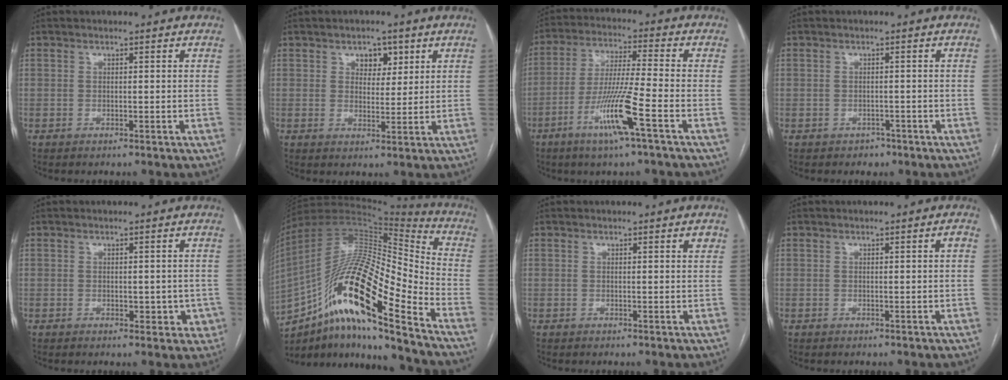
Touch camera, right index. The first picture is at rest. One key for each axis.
{"total": 4.0, "fx": 2.1, "fy": 2.6, "fz": 2.2, "tx": -0.025, "ty": 0.006, "tz": 0.033}
{"total": 11.0, "fx": -5.1, "fy": -0.8, "fz": 9.7, "tx": -0.190, "ty": -0.014, "tz": -0.100}
{"total": 1.6, "fx": -1.0, "fy": 1.2, "fz": 0.1, "tx": -0.004, "ty": 0.003, "tz": -0.013}
{"total": 3.5, "fx": -0.5, "fy": 2.4, "fz": 2.4, "tx": -0.014, "ty": 0.010, "tz": 0.001}
{"total": 23.8, "fx": -12.7, "fy": 3.4, "fz": 19.8, "tx": -0.357, "ty": 0.000, "tz": -0.222}
{"total": 1.3, "fx": 0.7, "fy": 0.1, "fz": 1.0, "tx": -0.015, "ty": 0.000, "tz": 0.007}
{"total": 0.9, "fx": 0.2, "fy": -0.1, "fz": 0.8, "tx": -0.013, "ty": 0.002, "tz": 0.003}